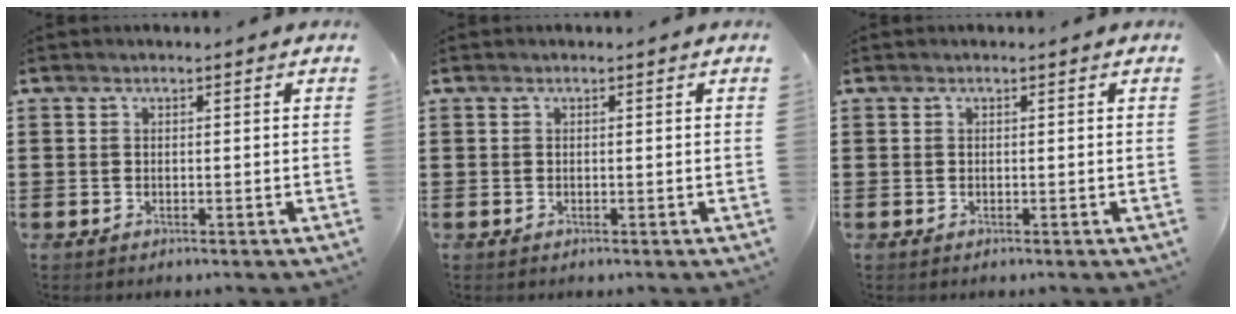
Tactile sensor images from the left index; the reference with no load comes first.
{"total": 0.0}
{"total": 0.0}